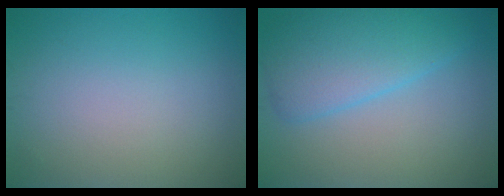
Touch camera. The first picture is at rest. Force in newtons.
{"total": 5.4, "press": 5.4, "slide": 0.1}